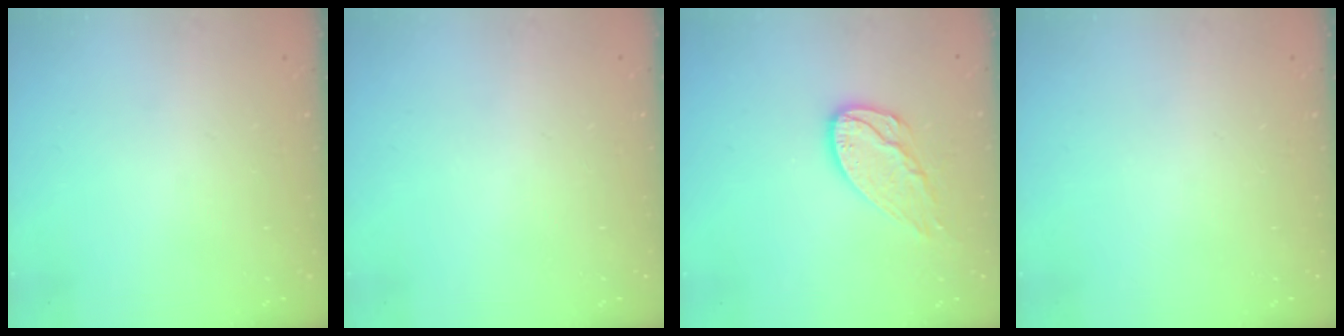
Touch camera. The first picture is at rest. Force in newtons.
{"total": 0.0}
{"total": 11.0, "press": 11.0, "slide": 0.6}
{"total": 0.0}